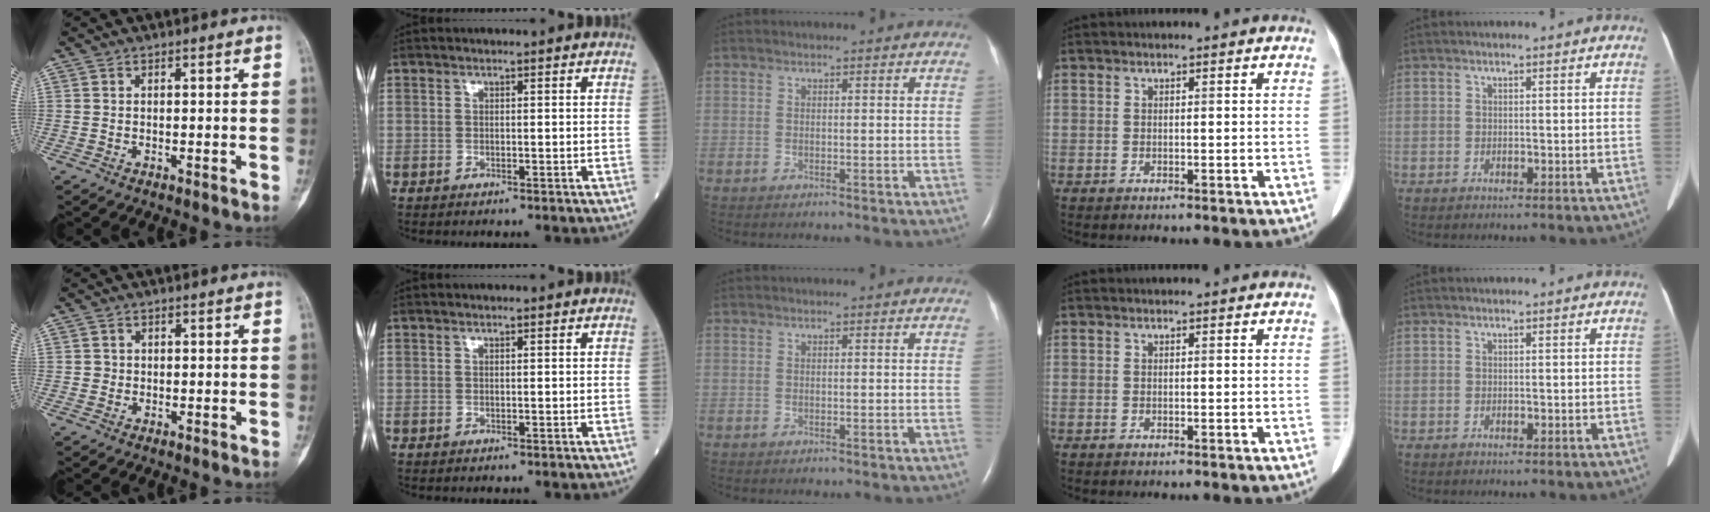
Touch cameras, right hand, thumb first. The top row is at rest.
{"thumb": {"total": 1.0, "force": [0.0, 1.0, 0.0], "torque": [0.007, 0.005, -0.001]}}